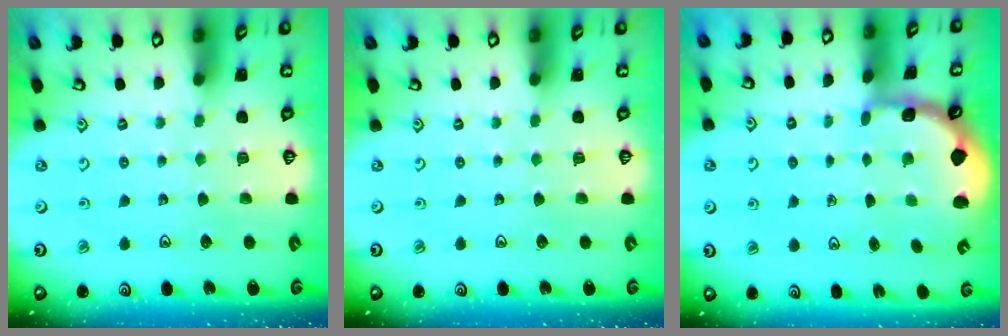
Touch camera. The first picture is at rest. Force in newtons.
{"total": 0.0}
{"total": 1.8, "press": 1.7, "slide": 0.5}